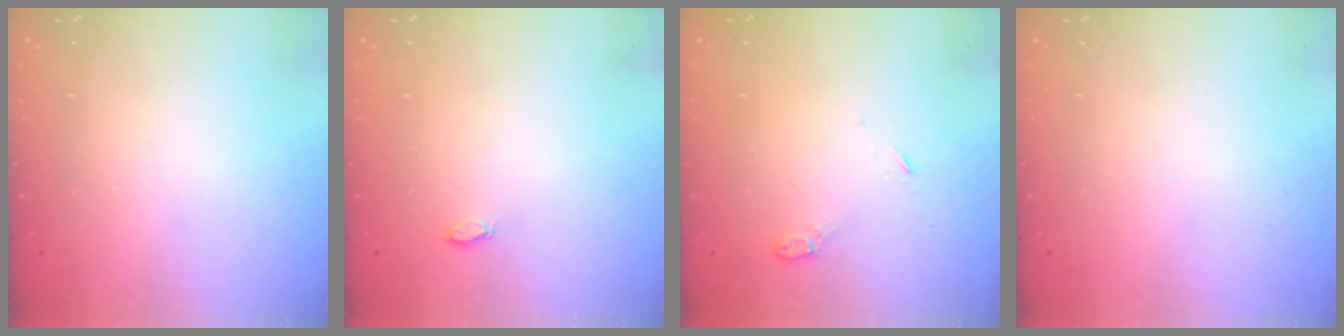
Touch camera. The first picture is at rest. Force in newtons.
{"total": 3.0, "press": 2.8, "slide": 1.2}
{"total": 3.8, "press": 3.8, "slide": 0.6}
{"total": 0.0}